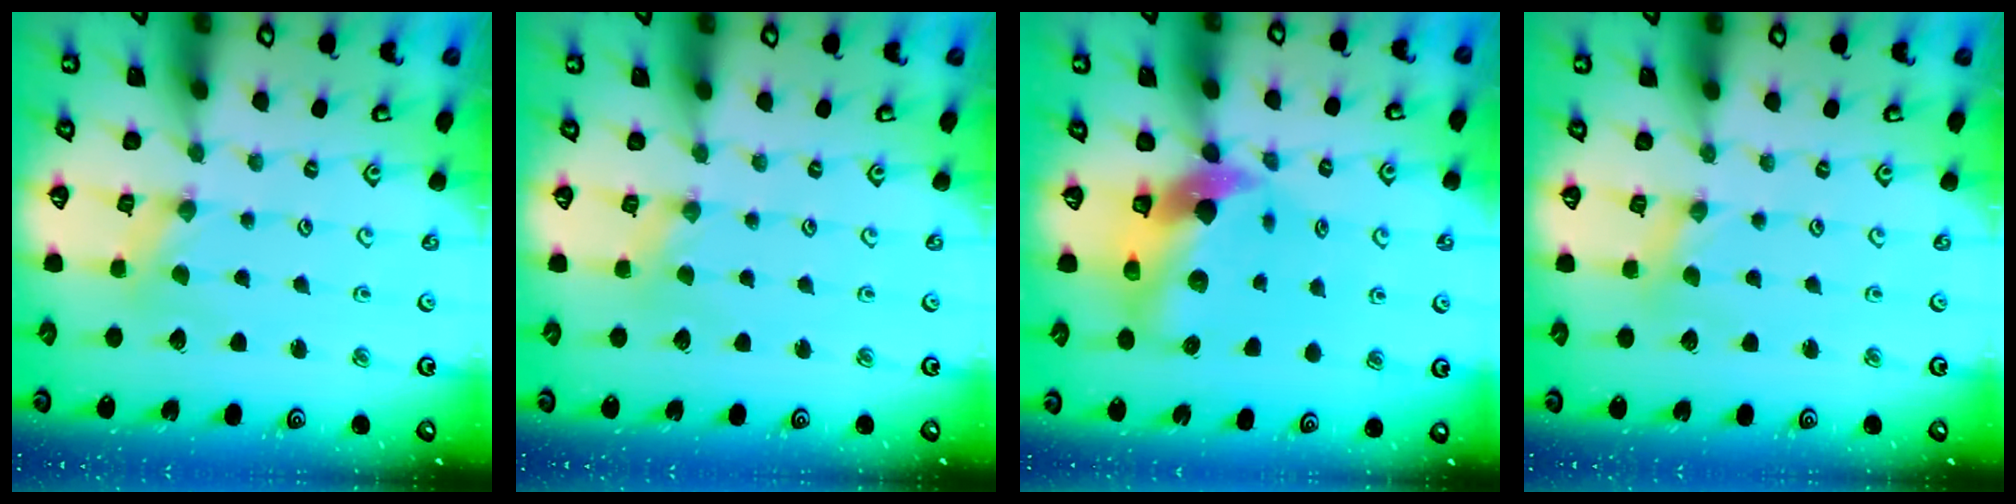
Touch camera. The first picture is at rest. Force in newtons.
{"total": 0.0}
{"total": 10.9, "press": 10.8, "slide": 1.4}
{"total": 0.0}